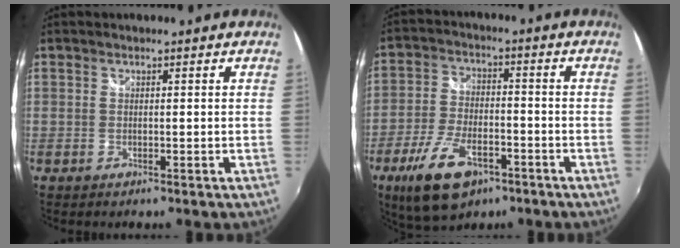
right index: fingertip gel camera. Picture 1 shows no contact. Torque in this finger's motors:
{"motor_torque": [1.10, -1.04, 0.61, 0.07]}